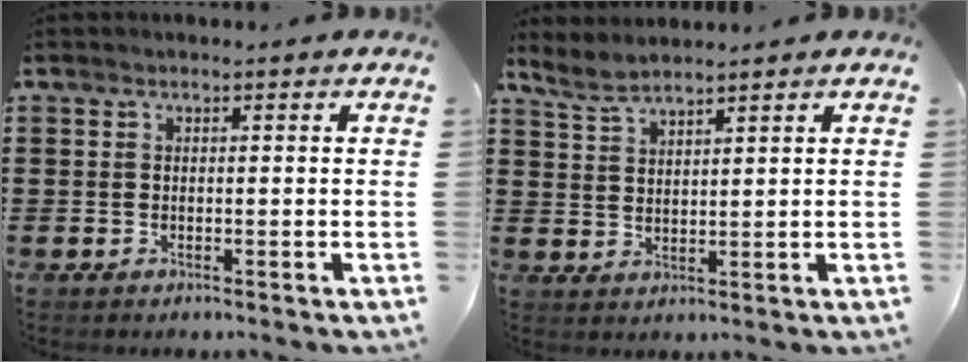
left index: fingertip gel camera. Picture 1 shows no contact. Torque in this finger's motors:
{"motor_torque": [0.25, 0.25, 0.10, 0.01]}